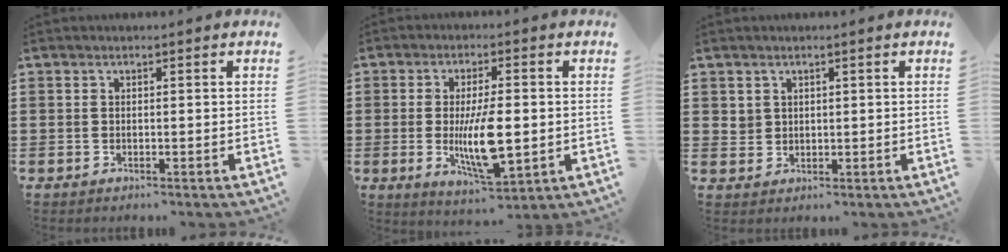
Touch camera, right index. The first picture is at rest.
{"total": 10.2, "force": [-1.3, 3.4, 9.5], "torque": [-0.186, -0.018, -0.023]}
{"total": 1.9, "force": [1.2, 1.4, 0.3], "torque": [-0.011, 0.005, 0.024]}